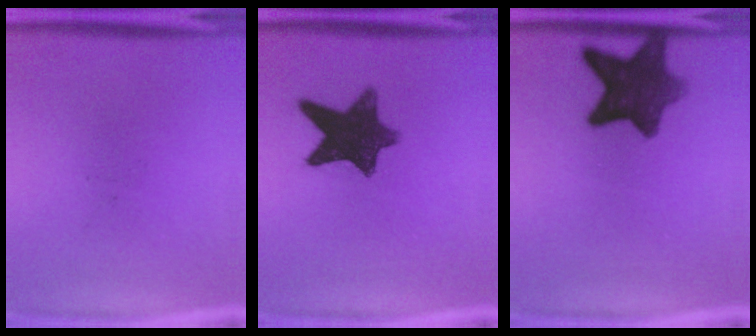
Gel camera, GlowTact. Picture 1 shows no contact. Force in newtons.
{"total": 10.9}
{"total": 10.0}